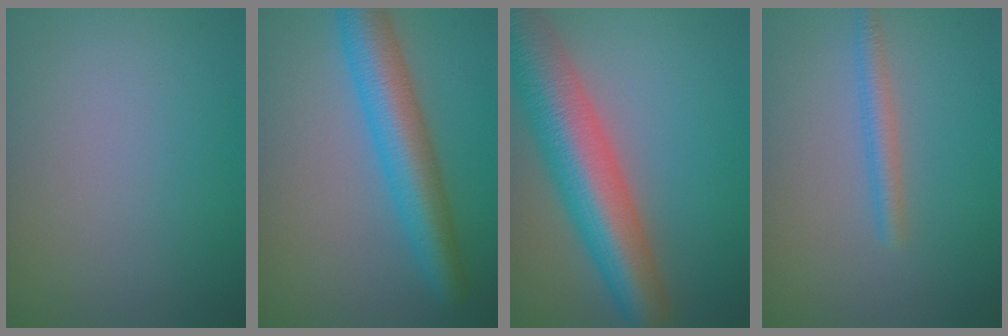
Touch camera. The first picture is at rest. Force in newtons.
{"total": 6.5, "press": 6.5, "slide": 0.3}
{"total": 10.8, "press": 10.8, "slide": 0.5}
{"total": 1.9, "press": 1.9, "slide": 0.0}